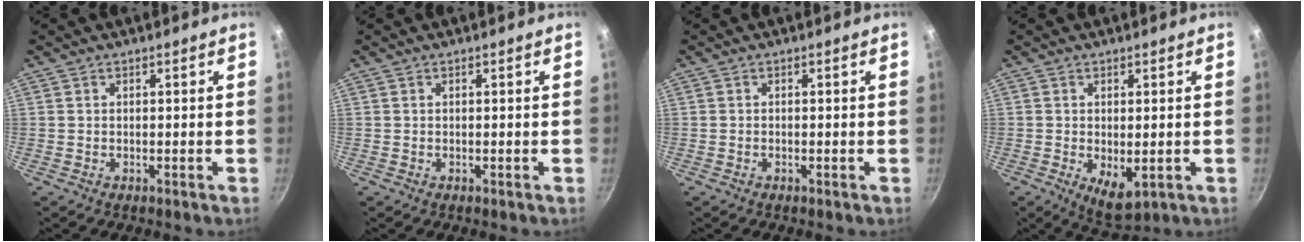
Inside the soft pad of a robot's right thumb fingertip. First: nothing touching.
{"total": 0.0}
{"total": 0.0}
{"total": 5.8, "force": [-0.9, 2.9, 5.0], "torque": [-0.068, -0.015, -0.002]}